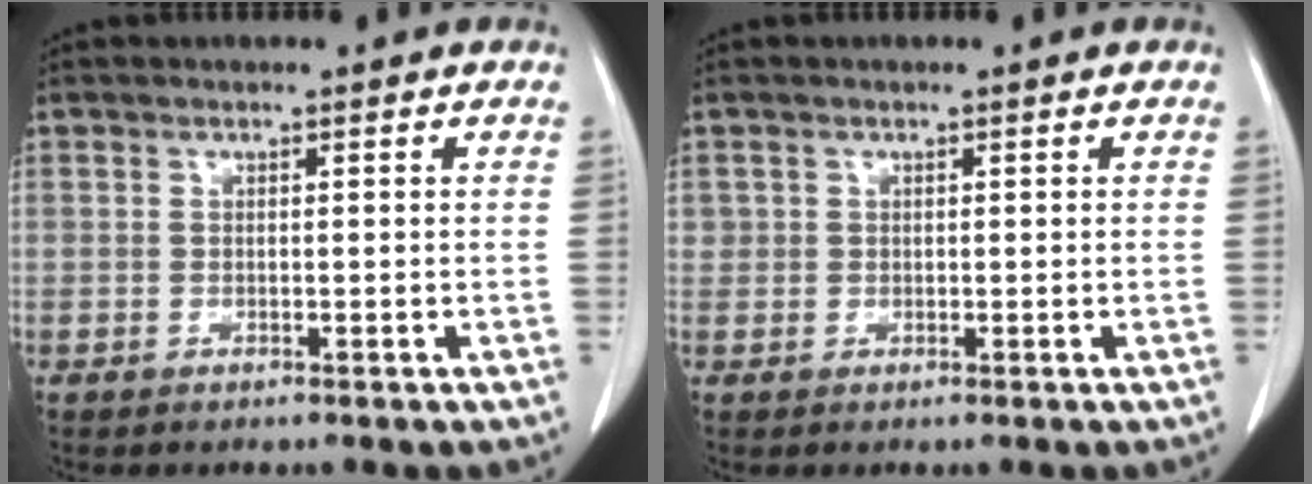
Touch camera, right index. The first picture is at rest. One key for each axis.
{"total": 1.1, "fx": 0.3, "fy": 1.0, "fz": 0.1, "tx": 0.012, "ty": 0.002, "tz": 0.002}